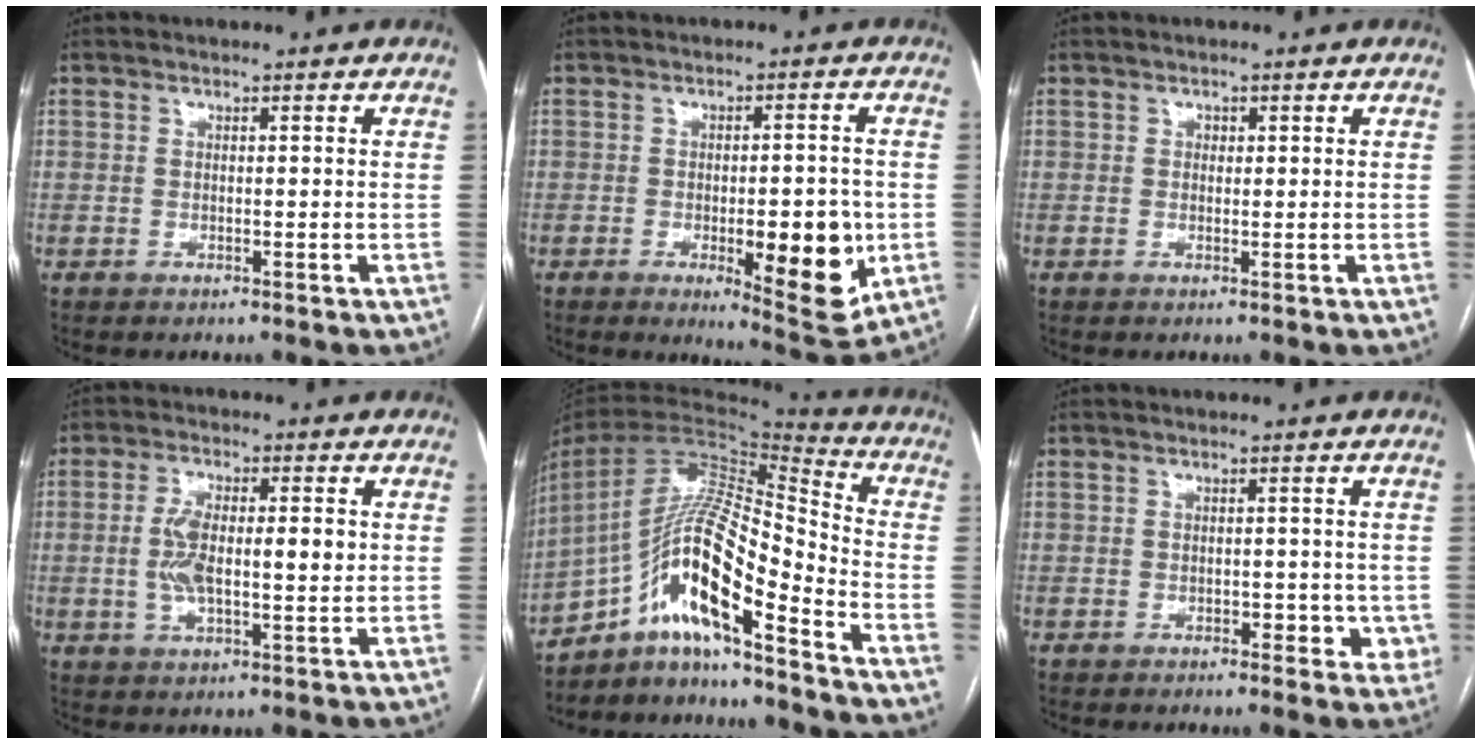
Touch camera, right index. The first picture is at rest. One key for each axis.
{"total": 11.5, "fx": -2.9, "fy": 3.3, "fz": 10.7, "tx": -0.136, "ty": -0.008, "tz": -0.029}
{"total": 0.8, "fx": 0.3, "fy": 0.7, "fz": 0.4, "tx": -0.002, "ty": 0.002, "tz": 0.003}
{"total": 9.0, "fx": 0.4, "fy": 3.1, "fz": 8.4, "tx": -0.161, "ty": 0.014, "tz": 0.009}
{"total": 16.3, "fx": -10.0, "fy": 2.2, "fz": 12.7, "tx": -0.237, "ty": 0.014, "tz": -0.175}
{"total": 3.8, "fx": -1.0, "fy": 2.4, "fz": 2.8, "tx": -0.021, "ty": 0.006, "tz": -0.009}